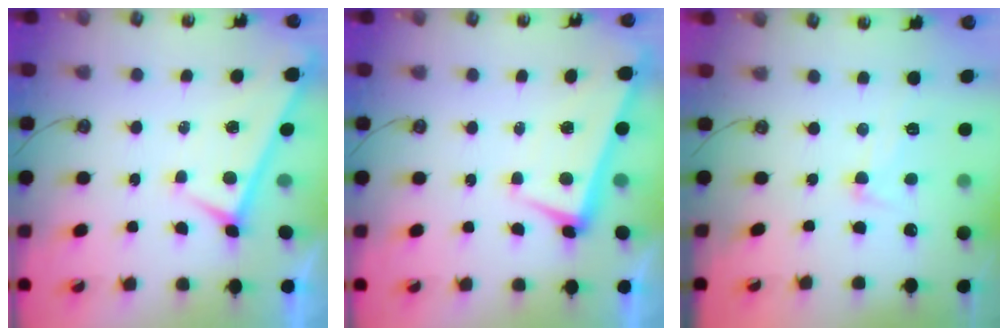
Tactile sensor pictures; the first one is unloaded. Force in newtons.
{"total": 2.0, "press": 1.9, "slide": 0.7}
{"total": 7.5, "press": 7.4, "slide": 0.9}